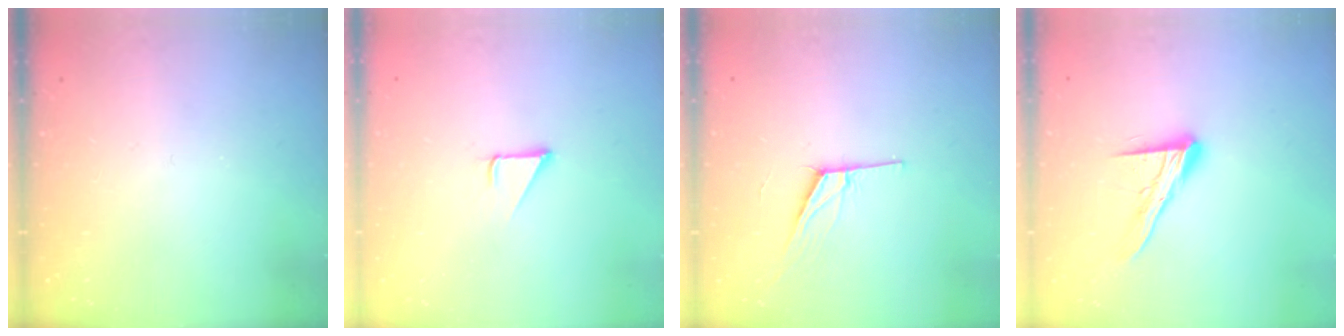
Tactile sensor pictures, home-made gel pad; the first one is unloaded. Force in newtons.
{"total": 1.9, "press": 1.9, "slide": 0.1}
{"total": 7.8, "press": 7.2, "slide": 3.2}
{"total": 13.4, "press": 13.3, "slide": 1.1}